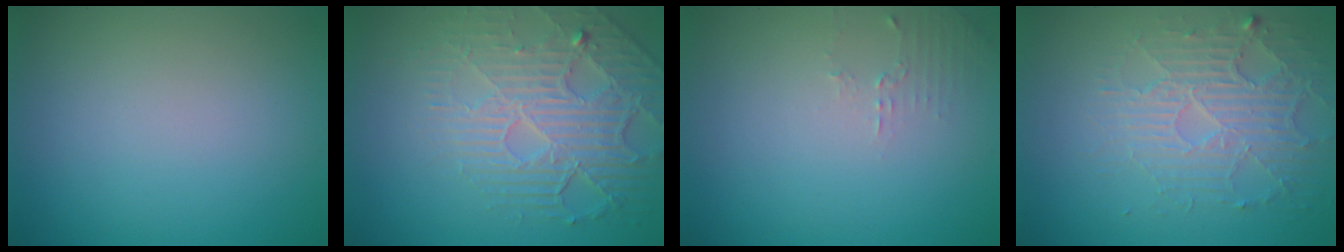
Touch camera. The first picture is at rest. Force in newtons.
{"total": 4.8, "press": 4.3, "slide": 2.1}
{"total": 1.2, "press": 1.2, "slide": 0.4}
{"total": 3.9, "press": 3.4, "slide": 1.9}